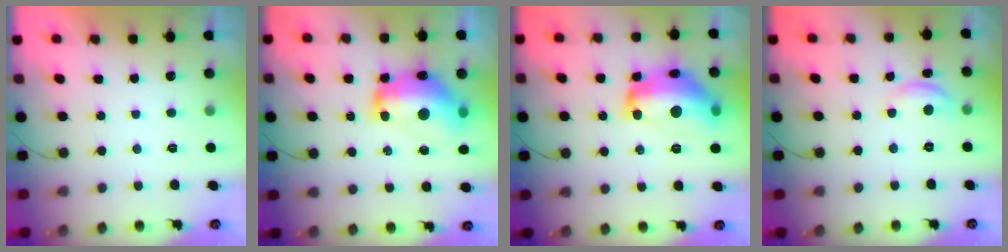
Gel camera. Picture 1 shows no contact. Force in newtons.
{"total": 16.8, "press": 16.7, "slide": 1.0}
{"total": 18.8, "press": 18.8, "slide": 1.1}
{"total": 6.9, "press": 6.8, "slide": 0.4}